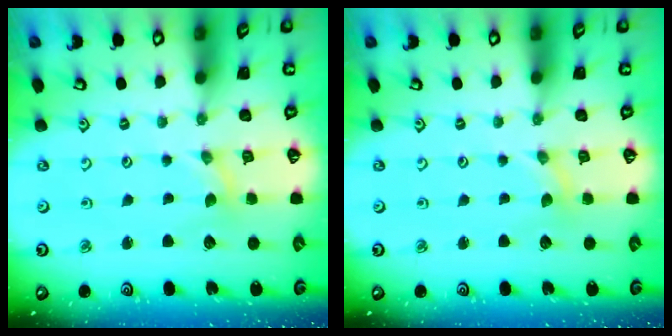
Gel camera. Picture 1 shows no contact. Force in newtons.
{"total": 0.0}